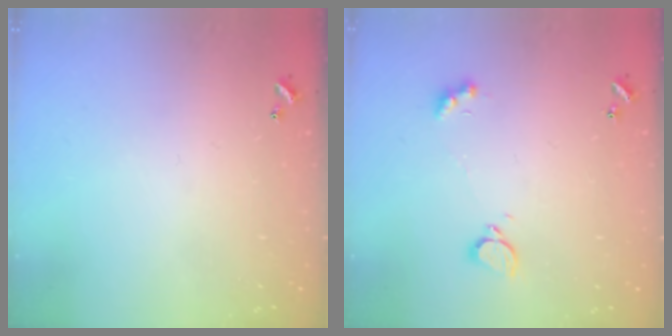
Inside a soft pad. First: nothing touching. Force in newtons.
{"total": 2.6, "press": 2.5, "slide": 0.6}